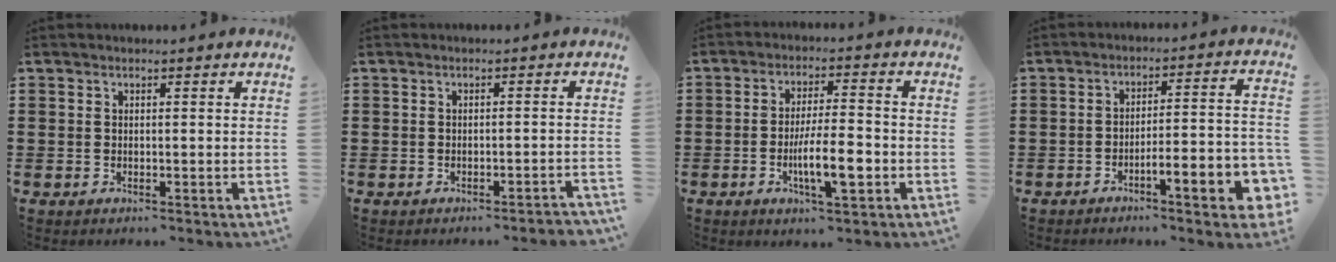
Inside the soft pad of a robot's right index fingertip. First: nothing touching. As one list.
[{"total": 1.2, "force": [-1.0, -0.1, 0.6], "torque": [-0.012, -0.003, -0.018]}, {"total": 8.3, "force": [-2.4, 1.9, 7.7], "torque": [-0.145, -0.007, -0.044]}, {"total": 7.0, "force": [-4.1, 0.9, 5.6], "torque": [-0.090, -0.010, -0.073]}]